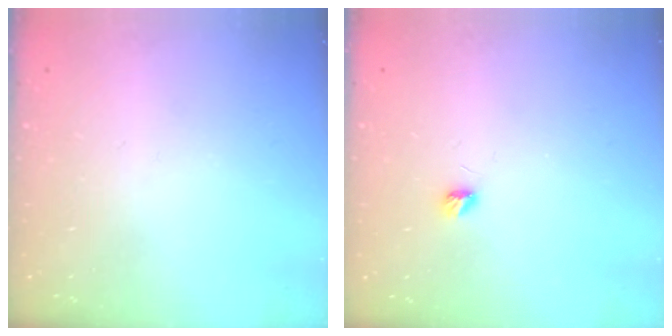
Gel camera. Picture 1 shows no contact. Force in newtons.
{"total": 3.8, "press": 3.7, "slide": 0.5}